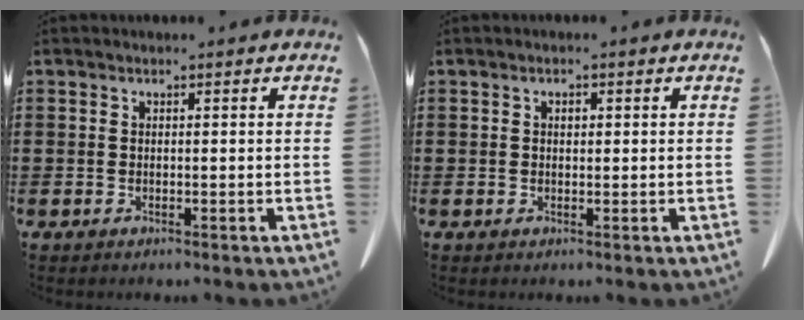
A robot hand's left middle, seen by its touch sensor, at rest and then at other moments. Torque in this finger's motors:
{"motor_torque": [-0.04, 0.04, 0.01, 0.00]}